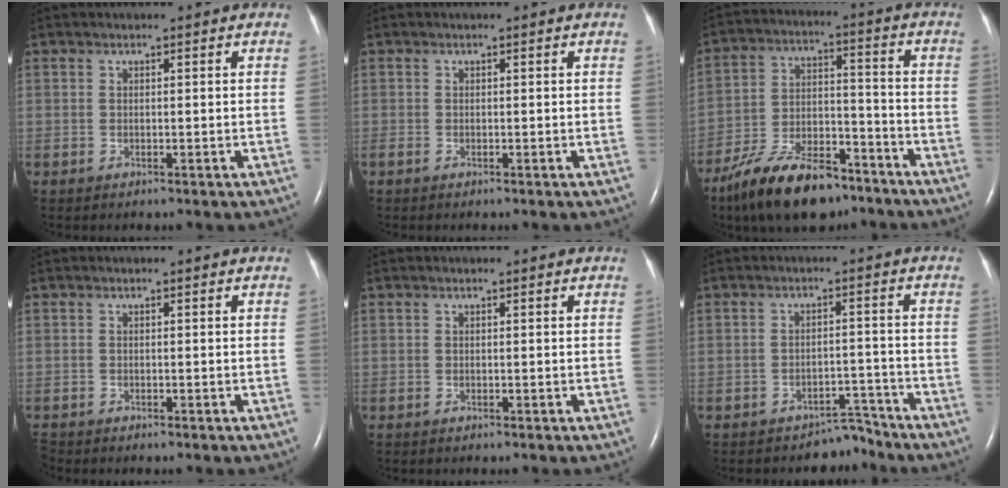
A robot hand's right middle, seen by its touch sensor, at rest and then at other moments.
{"total": 0.0}
{"total": 15.3, "force": [-11.5, 5.1, 8.6], "torque": [-0.162, 0.002, -0.202]}
{"total": 1.0, "force": [-1.0, 0.2, 0.0], "torque": [-0.003, -0.004, -0.017]}
{"total": 0.0}
{"total": 3.7, "force": [-3.5, 1.0, -0.7], "torque": [0.013, 0.014, -0.049]}